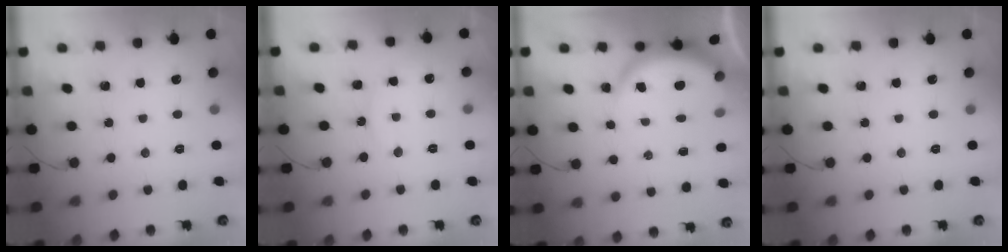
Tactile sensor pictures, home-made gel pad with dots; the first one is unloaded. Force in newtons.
{"total": 6.1, "press": 6.1, "slide": 0.3}
{"total": 3.9, "press": 3.9, "slide": 0.2}
{"total": 0.0}